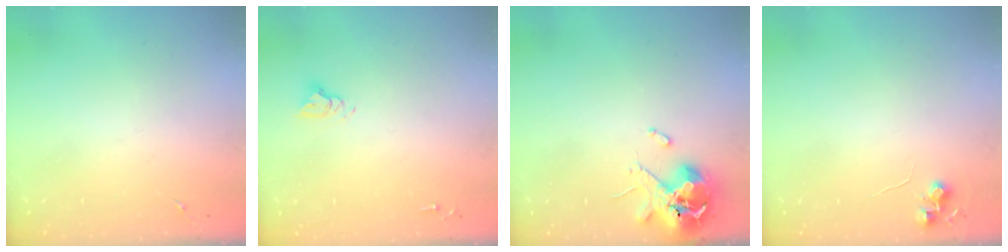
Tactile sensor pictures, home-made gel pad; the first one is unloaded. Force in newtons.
{"total": 4.8, "press": 4.8, "slide": 0.4}
{"total": 10.7, "press": 10.6, "slide": 1.4}
{"total": 6.0, "press": 5.9, "slide": 0.7}